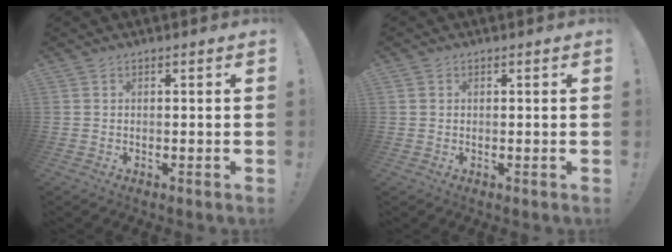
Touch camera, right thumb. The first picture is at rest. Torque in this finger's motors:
{"motor_torque": [-0.05, 0.05, 0.15, -0.11, 0.00]}